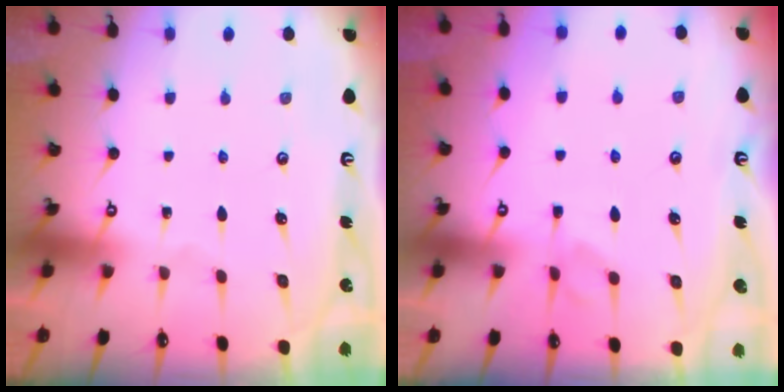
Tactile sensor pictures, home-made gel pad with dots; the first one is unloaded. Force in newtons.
{"total": 0.9, "press": 0.7, "slide": 0.6}